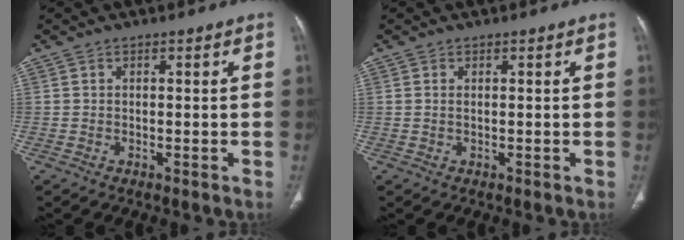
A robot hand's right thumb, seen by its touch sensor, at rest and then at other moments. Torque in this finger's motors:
{"motor_torque": [-0.48, 0.14, 0.10, 0.39, 0.02]}